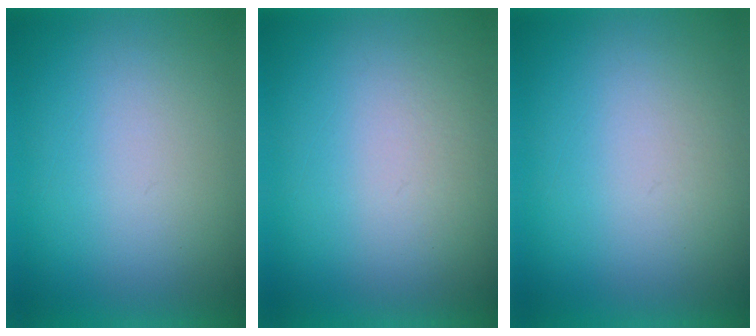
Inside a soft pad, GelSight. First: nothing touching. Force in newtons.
{"total": 2.0}
{"total": 1.2}